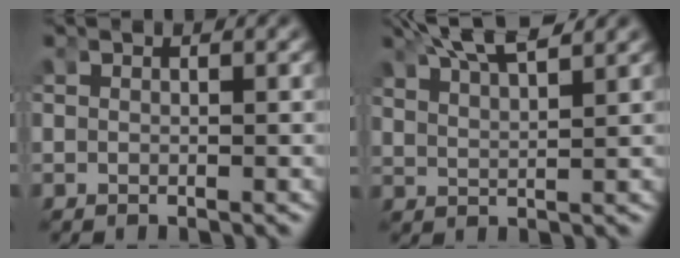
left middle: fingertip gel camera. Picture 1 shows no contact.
{"total": 5.7, "force": [4.6, 1.9, 2.9], "torque": [-0.068, 0.005, 0.077]}